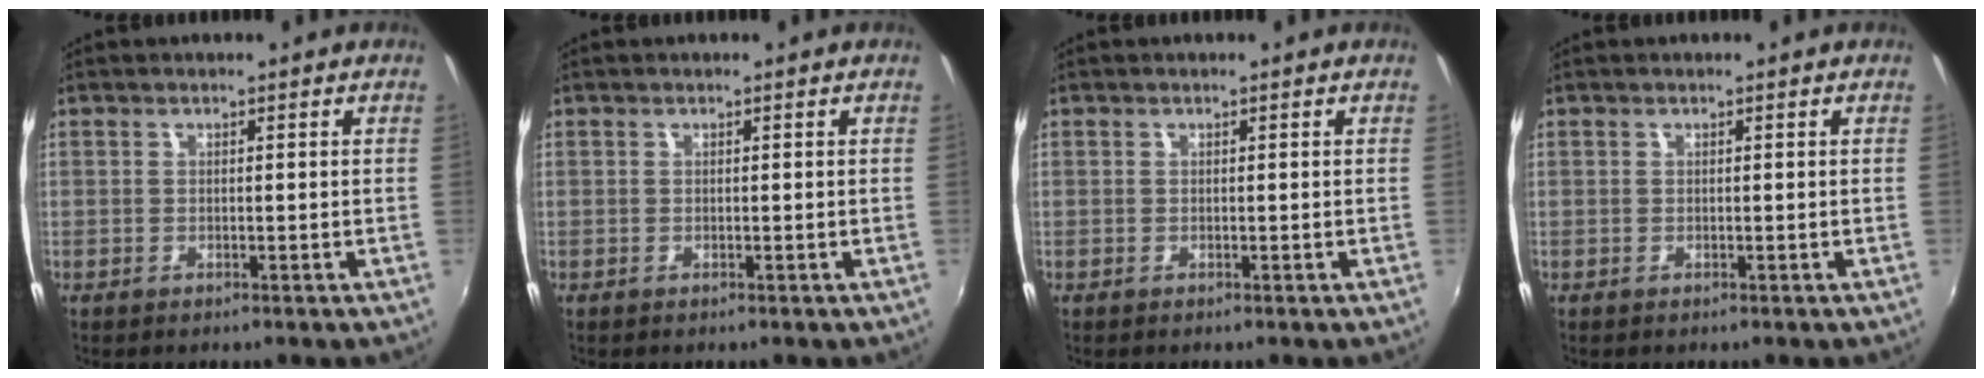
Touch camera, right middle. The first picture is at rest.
{"total": 0.0}
{"total": 0.0}
{"total": 0.0}